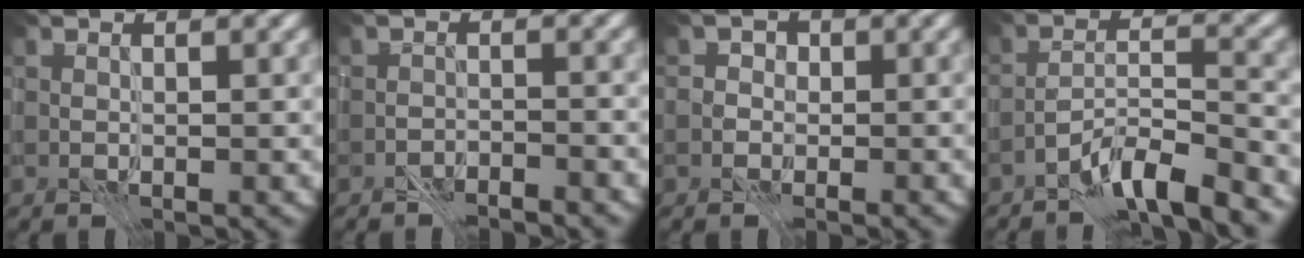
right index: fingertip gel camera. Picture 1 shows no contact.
{"total": 2.6, "force": [-2.6, 0.0, 0.0], "torque": [-0.001, 0.005, -0.045]}
{"total": 1.6, "force": [-0.5, 1.5, 0.0], "torque": [0.015, 0.014, -0.019]}
{"total": 5.6, "force": [-4.9, 0.6, 2.8], "torque": [-0.046, 0.009, -0.091]}